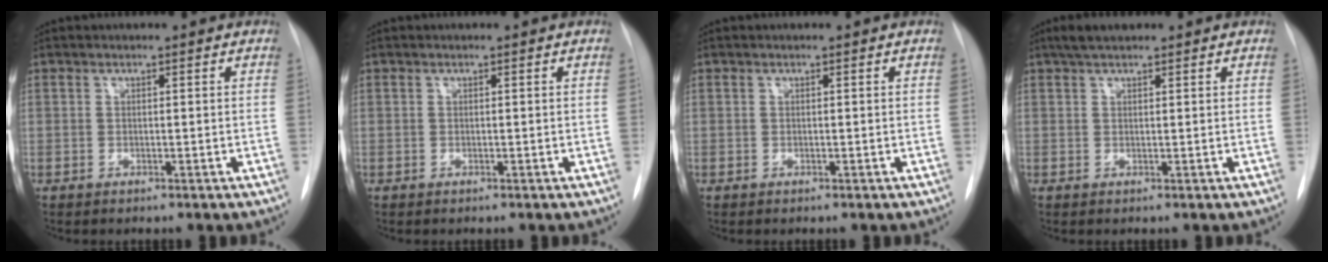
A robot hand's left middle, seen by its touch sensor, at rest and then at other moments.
{"total": 0.0}
{"total": 0.0}
{"total": 3.1, "force": [2.3, 1.0, 1.8], "torque": [-0.035, 0.017, 0.041]}